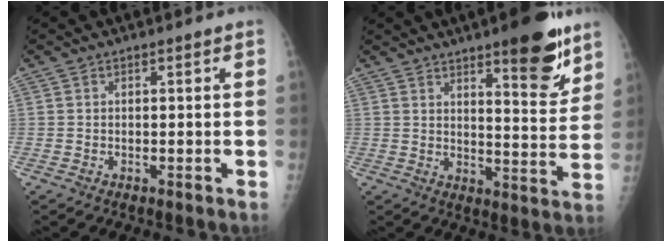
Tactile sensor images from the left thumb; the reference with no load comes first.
{"total": 12.8, "force": [8.2, 3.4, 9.2], "torque": [-0.096, -0.055, 0.116]}